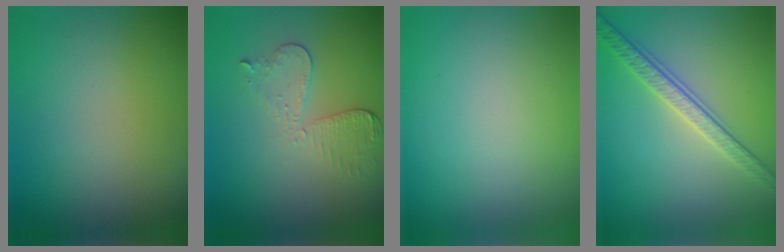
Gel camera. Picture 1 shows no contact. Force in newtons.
{"total": 2.9, "press": 2.7, "slide": 1.2}
{"total": 0.0}
{"total": 3.6, "press": 3.3, "slide": 1.6}